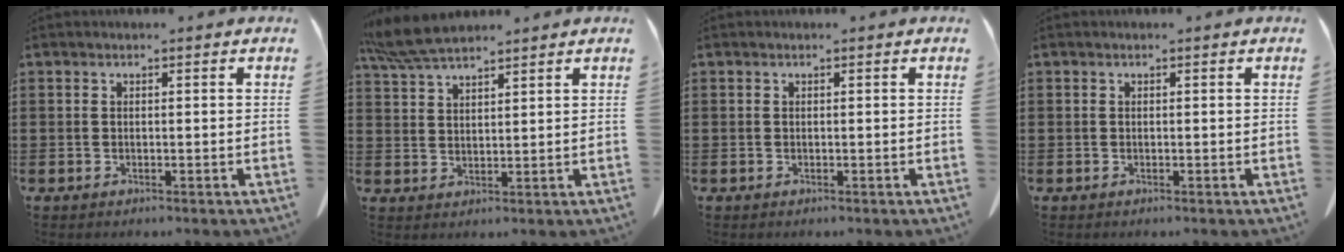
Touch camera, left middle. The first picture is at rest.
{"total": 6.2, "force": [5.4, 1.1, 2.9], "torque": [-0.073, -0.011, 0.104]}
{"total": 0.0}
{"total": 0.0}